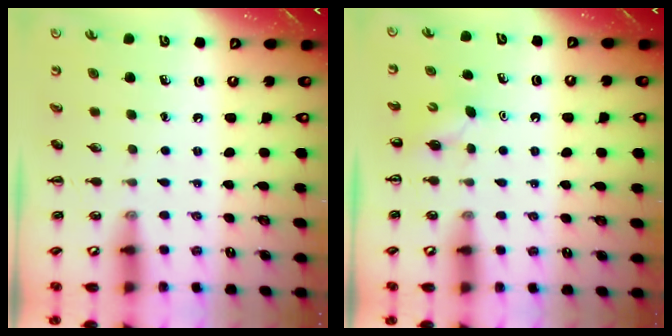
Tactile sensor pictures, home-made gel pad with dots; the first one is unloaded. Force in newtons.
{"total": 2.3, "press": 2.2, "slide": 0.7}